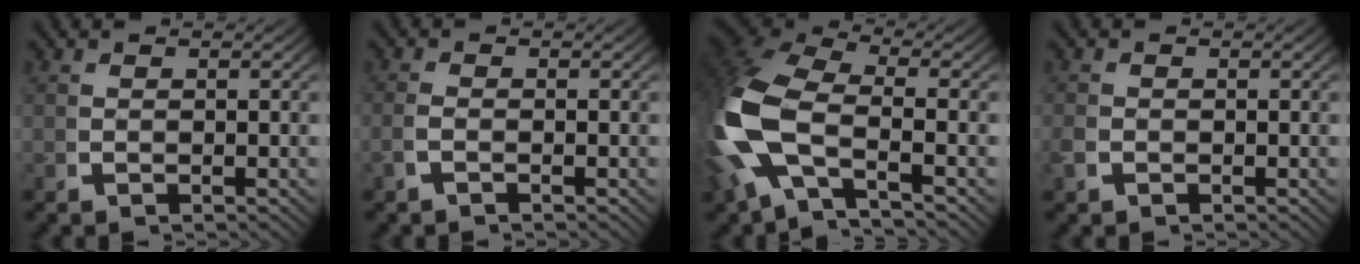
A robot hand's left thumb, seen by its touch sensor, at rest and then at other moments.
{"total": 1.0, "force": [-0.6, 0.2, 0.7], "torque": [-0.022, -0.002, -0.010]}
{"total": 12.3, "force": [-0.9, 8.3, 9.1], "torque": [-0.255, -0.030, -0.006]}
{"total": 1.0, "force": [-0.5, 0.8, 0.4], "torque": [-0.016, -0.007, -0.010]}